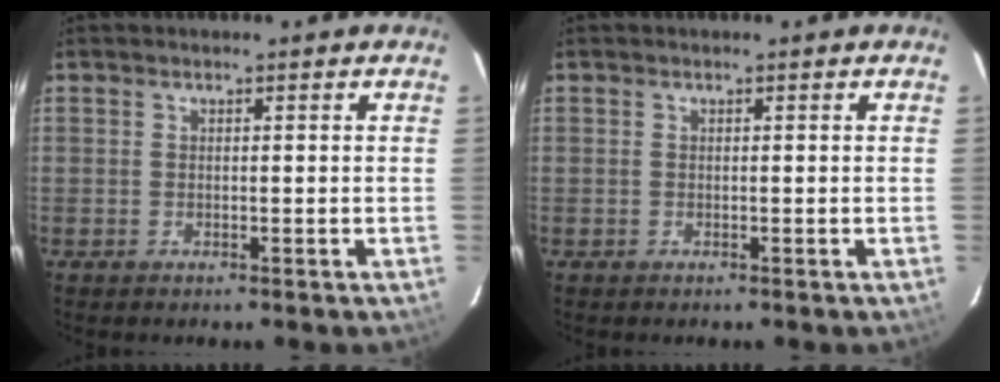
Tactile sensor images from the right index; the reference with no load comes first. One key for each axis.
{"total": 0.0}